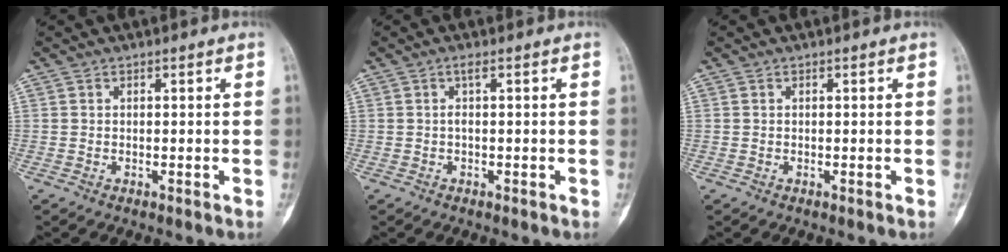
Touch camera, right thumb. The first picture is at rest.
{"total": 1.2, "force": [0.1, 0.1, 1.2], "torque": [-0.026, 0.005, 0.001]}
{"total": 0.0}